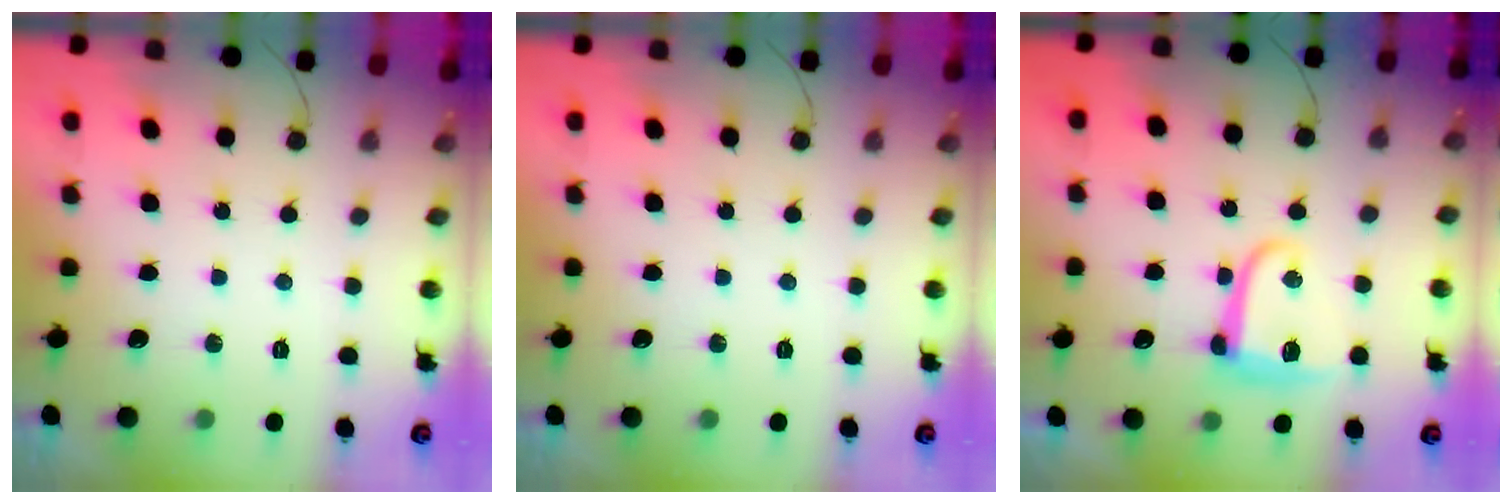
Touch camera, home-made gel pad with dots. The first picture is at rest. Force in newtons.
{"total": 0.0}
{"total": 11.3, "press": 11.3, "slide": 0.4}